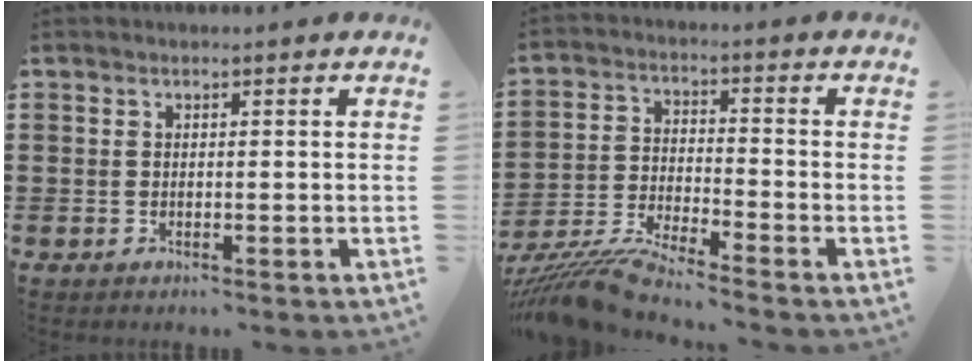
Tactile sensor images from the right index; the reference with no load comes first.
{"total": 8.1, "force": [-7.6, 0.0, 2.8], "torque": [-0.072, -0.007, -0.151]}